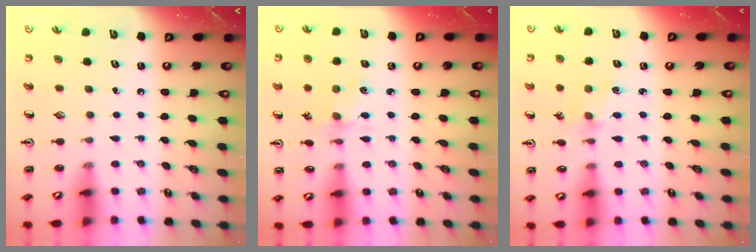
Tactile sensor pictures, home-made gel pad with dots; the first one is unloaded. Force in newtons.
{"total": 1.1, "press": 1.0, "slide": 0.2}
{"total": 2.4, "press": 2.4, "slide": 0.3}